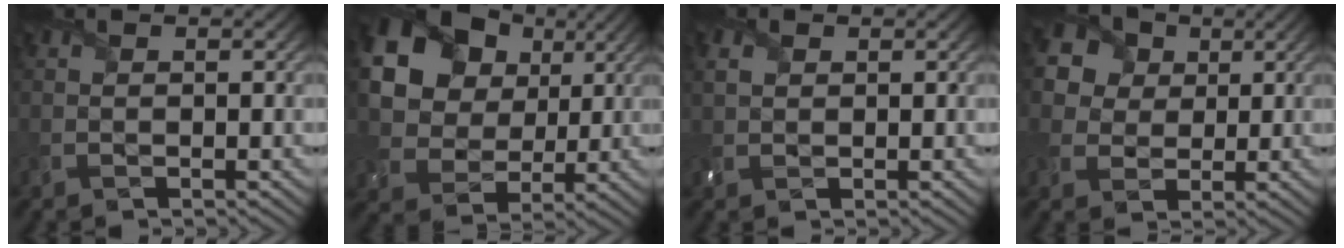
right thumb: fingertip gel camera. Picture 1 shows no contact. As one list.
[{"total": 19.2, "force": [7.9, 14.8, 9.4], "torque": [-0.260, 0.061, 0.160]}, {"total": 2.0, "force": [0.8, 1.5, 1.1], "torque": [-0.038, 0.005, 0.014]}, {"total": 10.0, "force": [4.8, 7.9, 3.8], "torque": [-0.148, 0.031, 0.090]}]